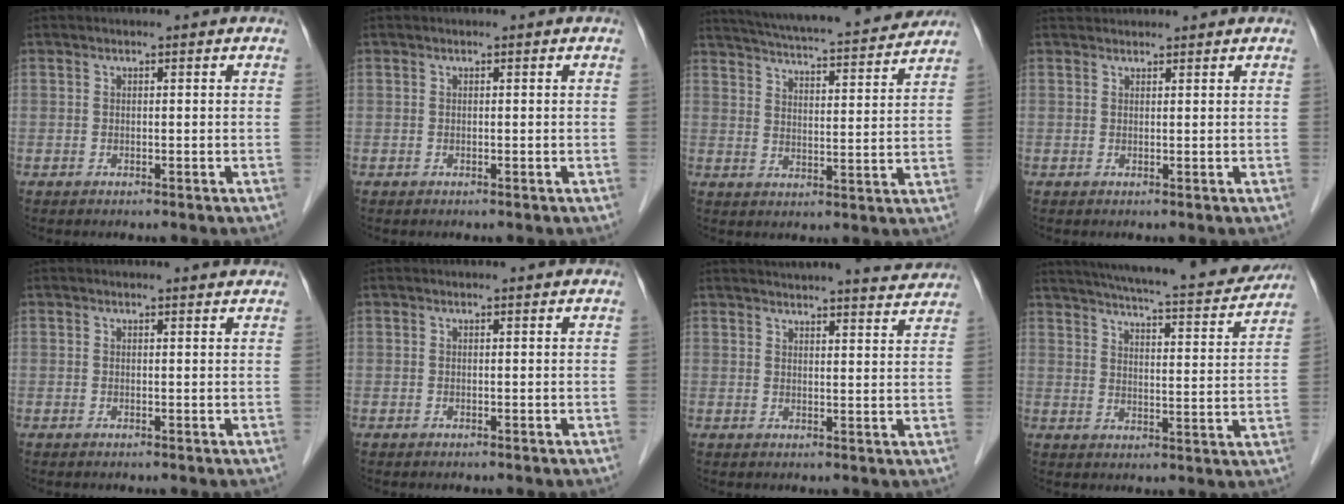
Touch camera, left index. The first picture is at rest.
{"total": 0.0}
{"total": 19.6, "force": [17.9, 1.7, 7.9], "torque": [-0.133, 0.003, 0.248]}
{"total": 2.2, "force": [2.2, 0.4, 0.1], "torque": [-0.006, 0.026, 0.039]}
{"total": 1.1, "force": [1.1, 0.1, 0.0], "torque": [-0.011, -0.006, 0.008]}
{"total": 0.0}
{"total": 13.2, "force": [12.6, 1.1, 3.9], "torque": [-0.049, -0.004, 0.148]}
{"total": 21.7, "force": [19.3, 2.4, 9.6], "torque": [-0.154, -0.018, 0.250]}